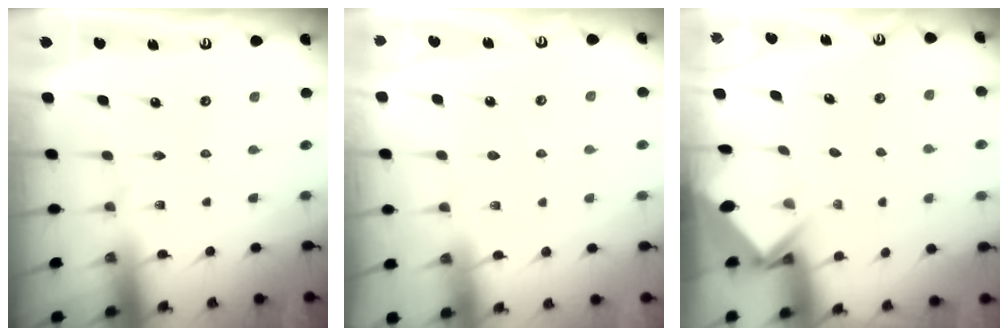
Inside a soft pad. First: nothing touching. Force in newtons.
{"total": 2.4, "press": 2.4, "slide": 0.3}
{"total": 3.7, "press": 3.7, "slide": 0.2}